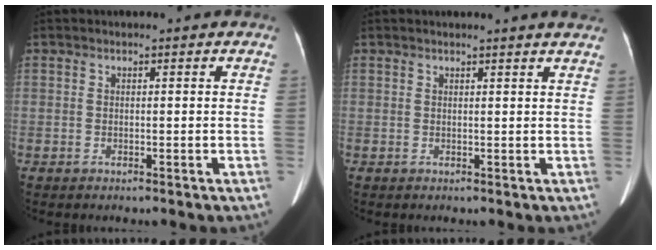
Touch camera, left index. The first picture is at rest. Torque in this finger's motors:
{"motor_torque": [0.54, -0.75, 0.12, 0.06]}